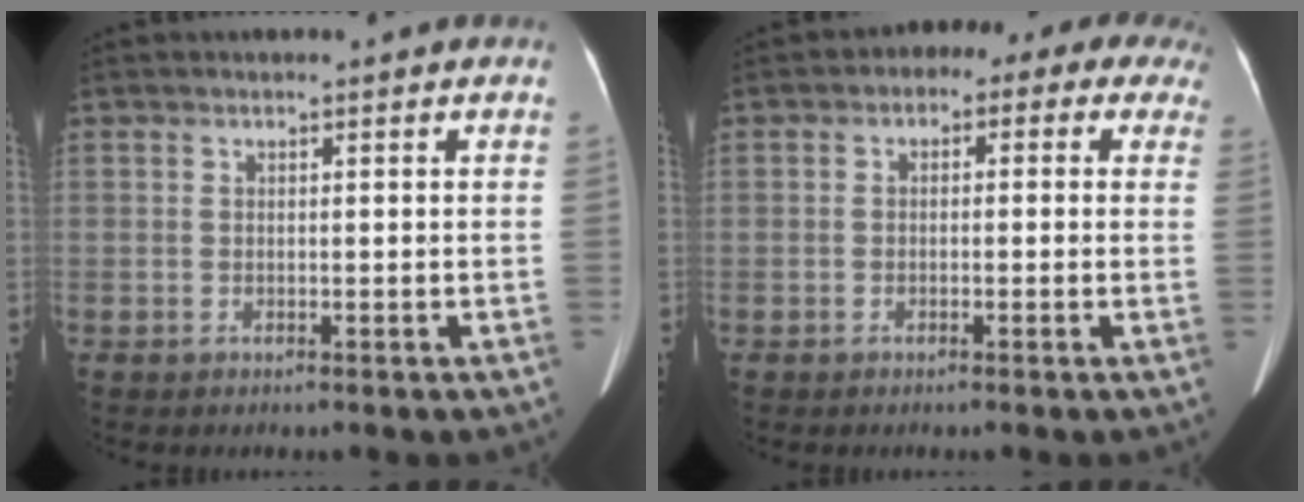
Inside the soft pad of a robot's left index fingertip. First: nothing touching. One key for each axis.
{"total": 8.1, "fx": 4.1, "fy": 4.8, "fz": 5.0, "tx": -0.048, "ty": 0.042, "tz": 0.030}